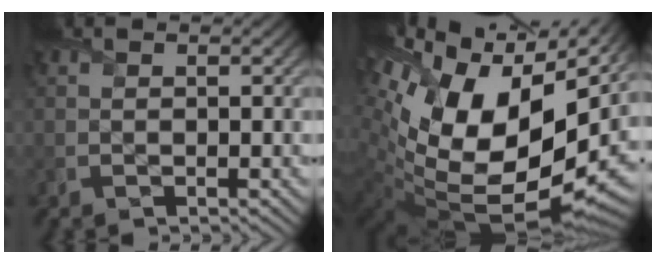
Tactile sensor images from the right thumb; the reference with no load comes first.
{"total": 21.0, "force": [3.9, 12.4, 16.5], "torque": [-0.315, -0.024, 0.095]}